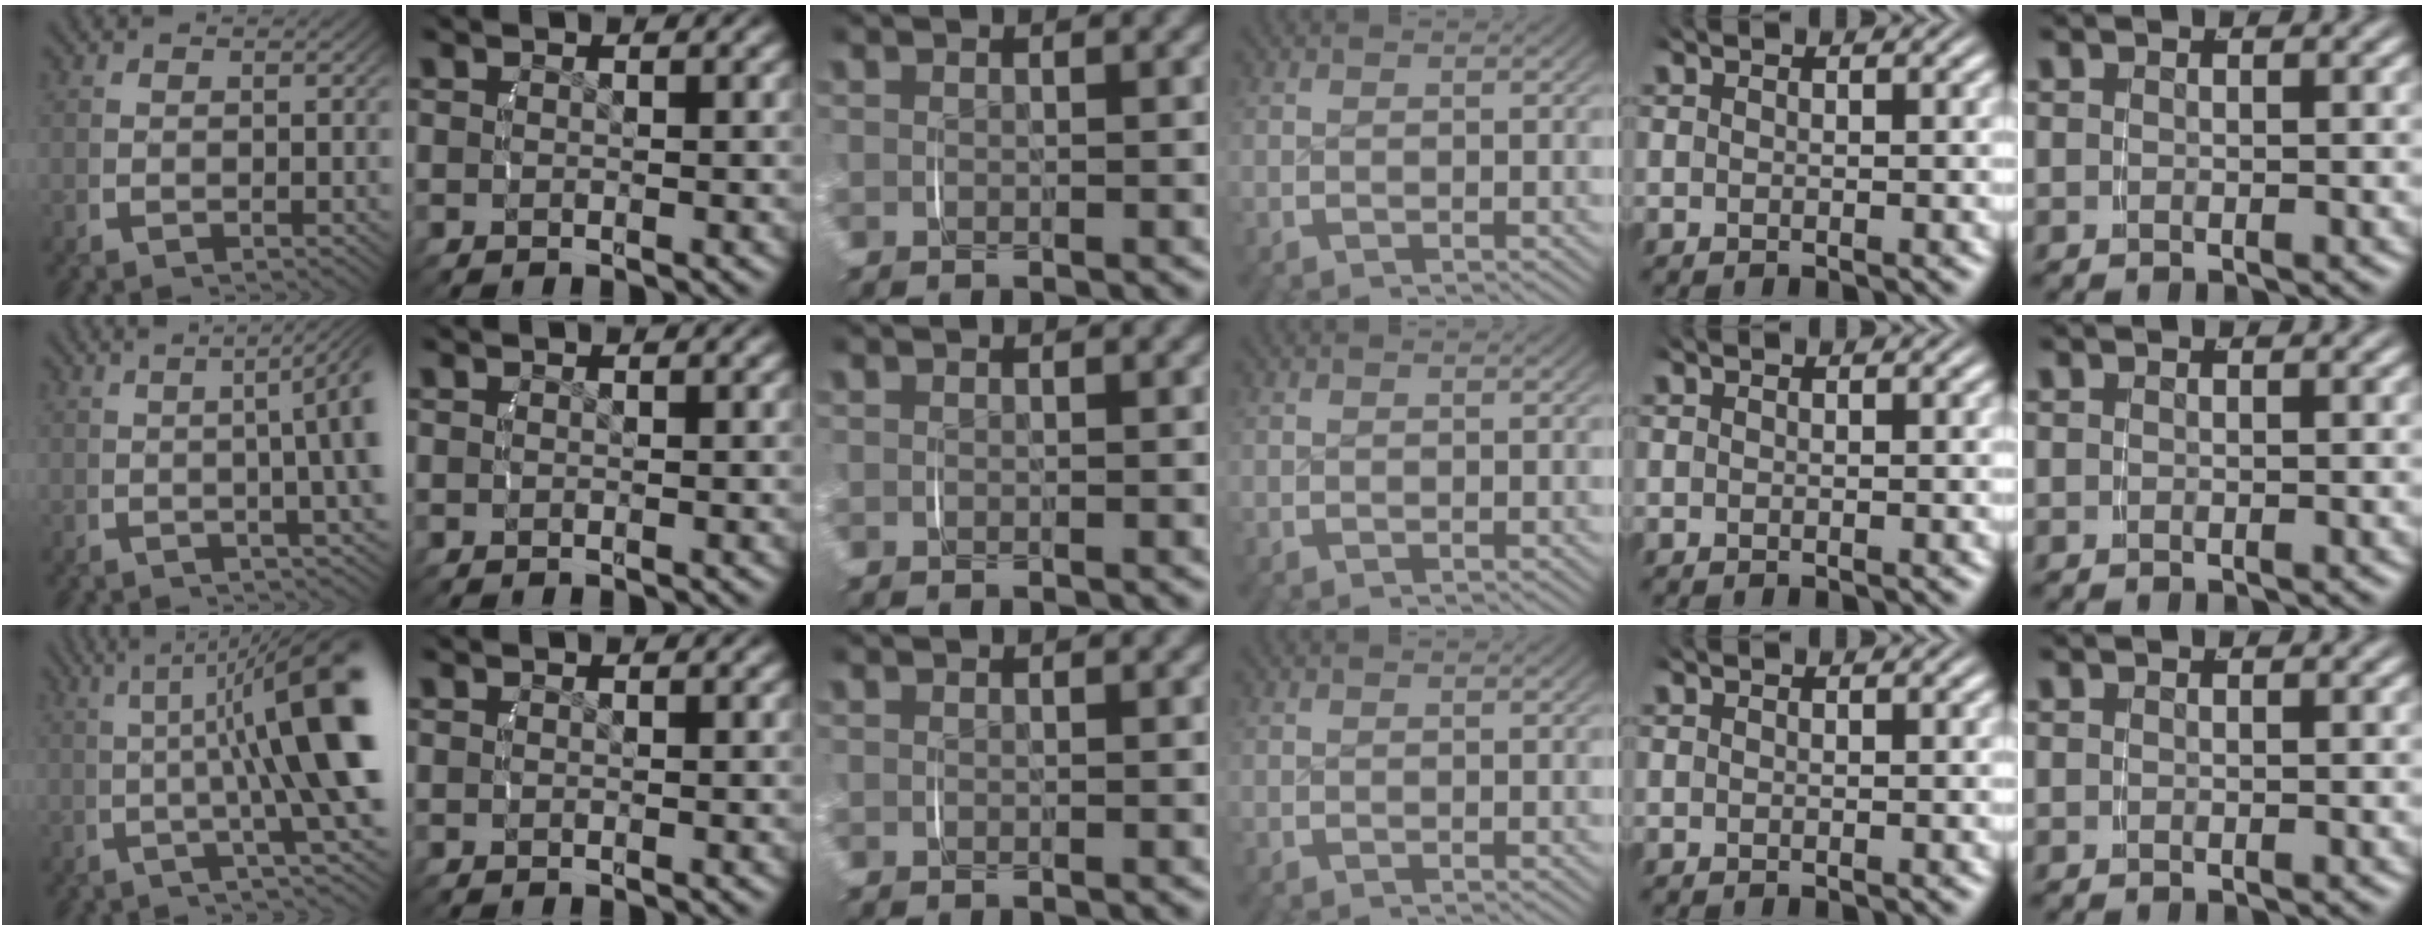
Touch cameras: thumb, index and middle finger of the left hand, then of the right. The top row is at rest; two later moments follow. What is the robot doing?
{"motion": "lift_and_place", "object": "camera"}